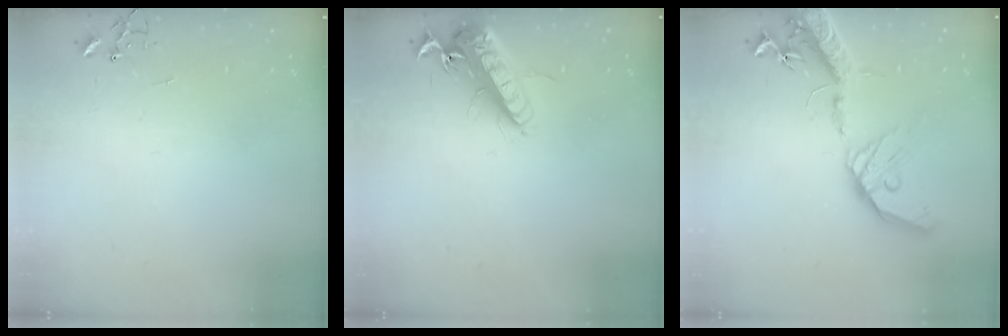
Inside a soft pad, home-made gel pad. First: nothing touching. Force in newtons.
{"total": 15.8, "press": 15.5, "slide": 3.1}
{"total": 20.1, "press": 19.7, "slide": 3.7}